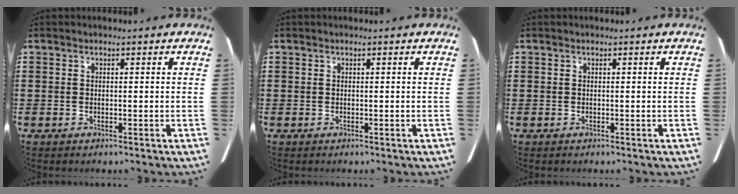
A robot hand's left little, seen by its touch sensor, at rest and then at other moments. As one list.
[{"total": 0.0}, {"total": 0.0}]